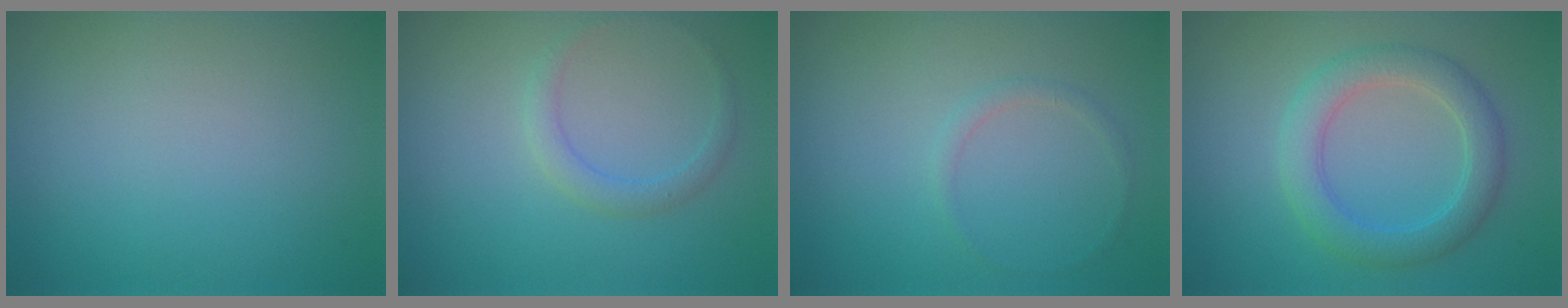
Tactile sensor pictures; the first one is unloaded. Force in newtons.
{"total": 1.5, "press": 1.5, "slide": 0.0}
{"total": 0.8, "press": 0.8, "slide": 0.1}
{"total": 3.9, "press": 3.9, "slide": 0.2}